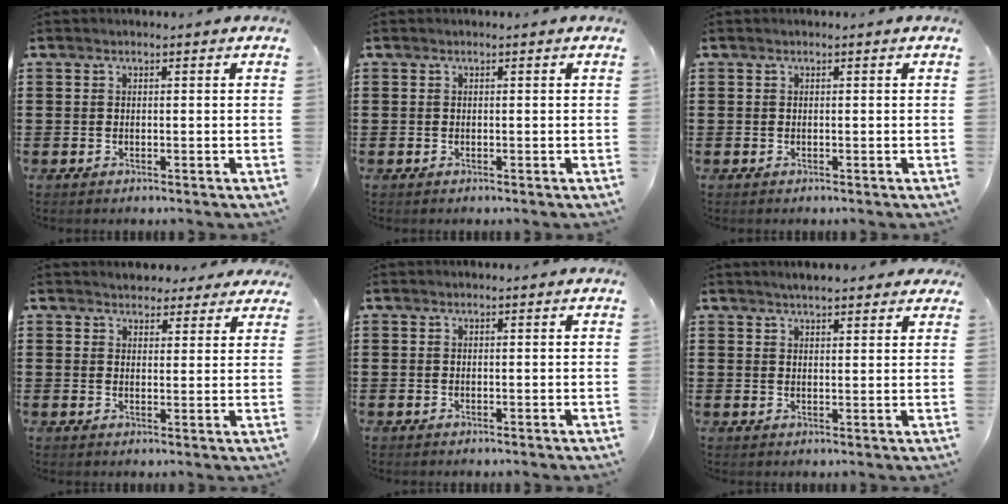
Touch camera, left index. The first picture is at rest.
{"total": 0.0}
{"total": 0.0}
{"total": 3.0, "force": [2.8, 1.2, 0.1], "torque": [-0.002, -0.004, 0.051]}
{"total": 0.0}
{"total": 2.8, "force": [2.6, 0.4, 1.0], "torque": [-0.026, 0.002, 0.047]}